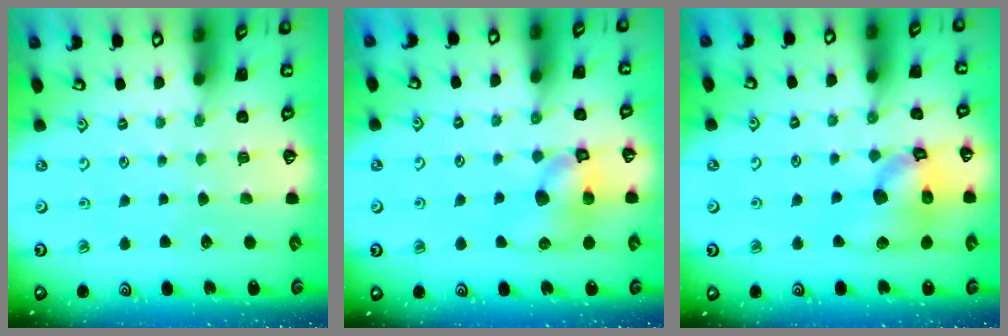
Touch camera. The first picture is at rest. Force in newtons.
{"total": 10.2, "press": 10.1, "slide": 1.6}
{"total": 14.4, "press": 14.3, "slide": 2.1}